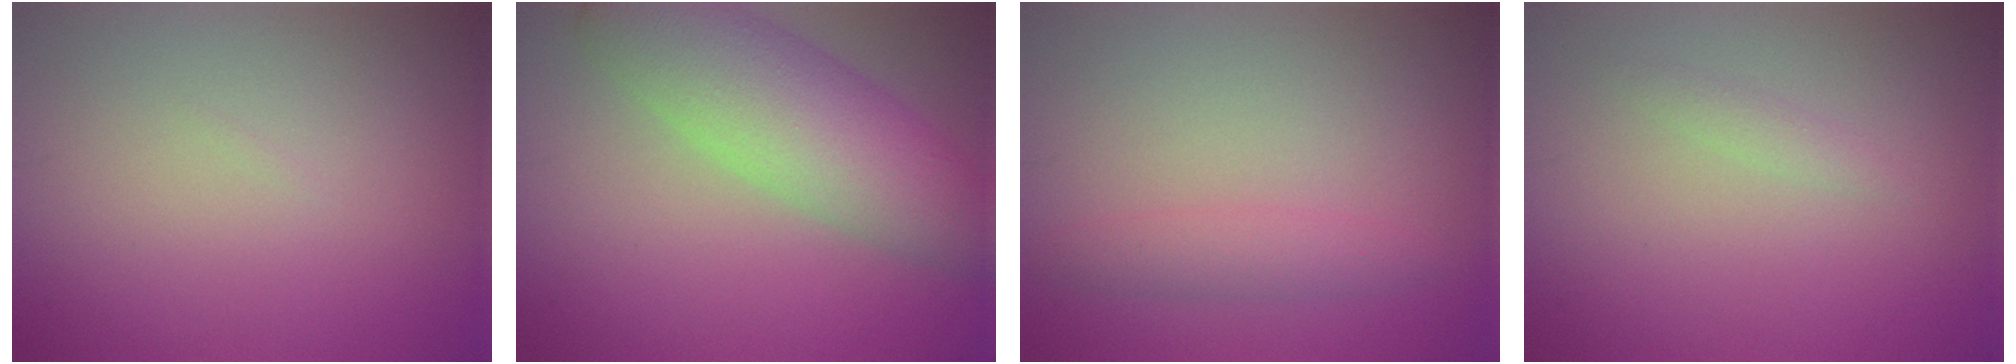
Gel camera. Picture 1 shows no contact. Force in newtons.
{"total": 8.3, "press": 8.3, "slide": 0.2}
{"total": 2.0, "press": 2.0, "slide": 0.1}
{"total": 0.9, "press": 0.9, "slide": 0.1}